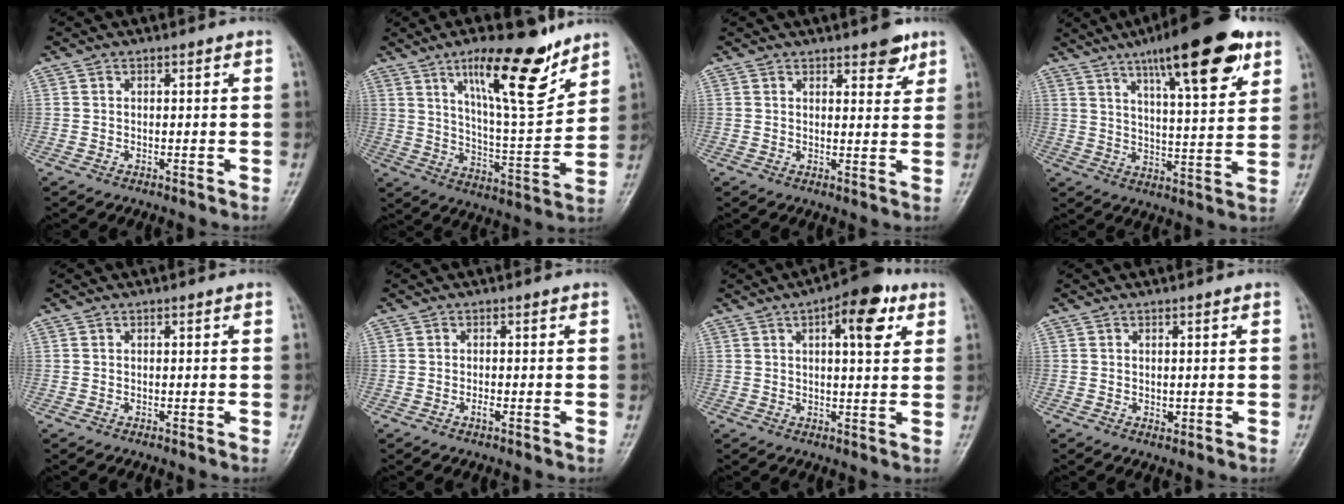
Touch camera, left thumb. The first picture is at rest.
{"total": 17.3, "force": [10.9, 4.5, 12.7], "torque": [-0.174, -0.070, 0.185]}
{"total": 4.5, "force": [3.1, 1.8, 2.7], "torque": [-0.016, -0.018, 0.039]}
{"total": 19.5, "force": [11.1, 5.0, 15.2], "torque": [-0.204, -0.035, 0.170]}
{"total": 0.0}
{"total": 1.1, "force": [-0.4, 0.4, 0.9], "torque": [-0.017, -0.001, -0.009]}
{"total": 9.9, "force": [4.1, 3.8, 8.2], "torque": [-0.095, -0.002, 0.052]}
{"total": 1.1, "force": [0.1, 0.8, 0.7], "torque": [-0.007, -0.001, 0.004]}